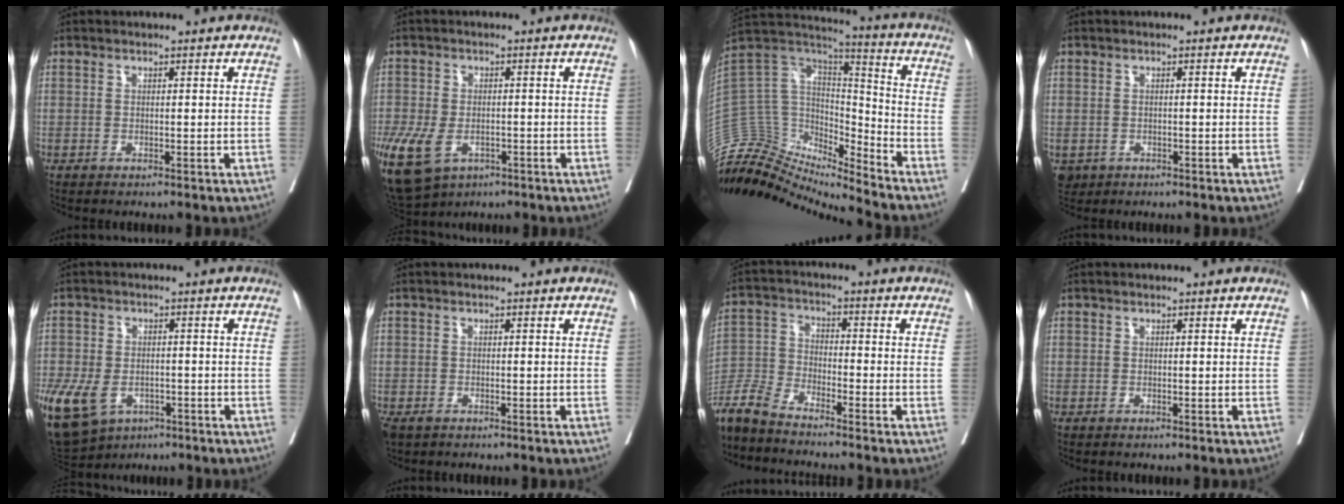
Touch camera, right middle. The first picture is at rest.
{"total": 19.7, "force": [-9.1, 13.8, 10.7], "torque": [-0.342, -0.032, -0.139]}
{"total": 17.3, "force": [-16.9, 2.9, 2.1], "torque": [-0.047, 0.091, -0.303]}
{"total": 2.7, "force": [-1.3, 2.2, 0.6], "torque": [-0.010, 0.000, -0.016]}
{"total": 20.8, "force": [-9.3, 15.4, 10.4], "torque": [-0.337, -0.027, -0.141]}
{"total": 2.5, "force": [-1.6, 1.4, 1.2], "torque": [-0.027, -0.006, -0.024]}
{"total": 6.6, "force": [-6.3, 0.2, 1.9], "torque": [-0.051, -0.015, -0.133]}
{"total": 0.0}